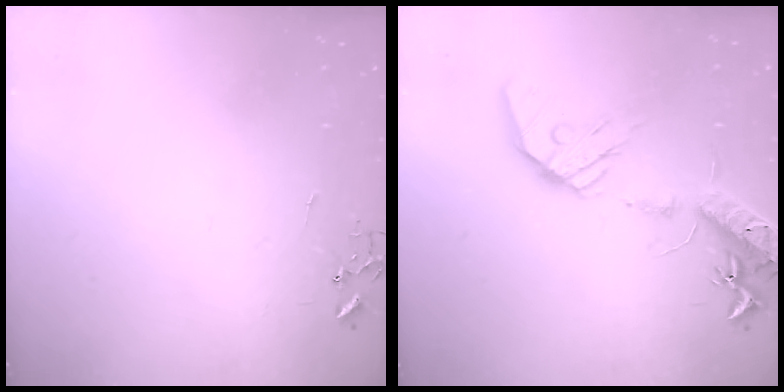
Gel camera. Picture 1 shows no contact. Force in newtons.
{"total": 18.6, "press": 18.2, "slide": 3.5}